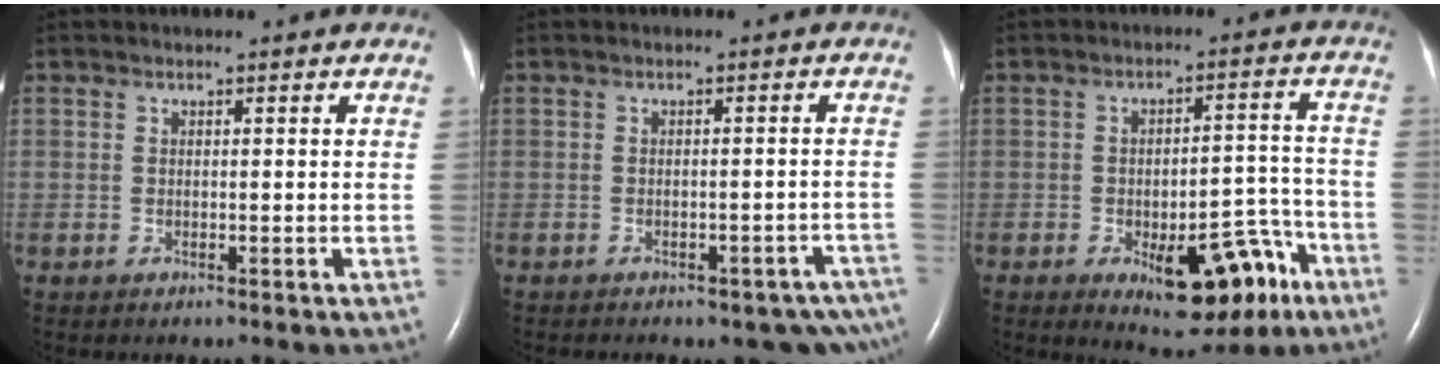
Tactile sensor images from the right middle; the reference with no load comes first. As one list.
[{"total": 9.5, "force": [-7.5, 3.8, 4.4], "torque": [-0.040, 0.007, -0.085]}, {"total": 12.0, "force": [-6.2, 4.7, 9.2], "torque": [-0.113, 0.017, -0.077]}]